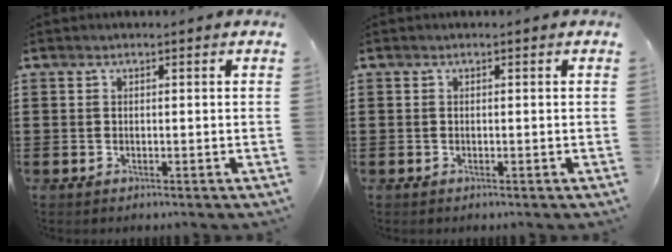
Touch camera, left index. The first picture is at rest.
{"total": 0.0}